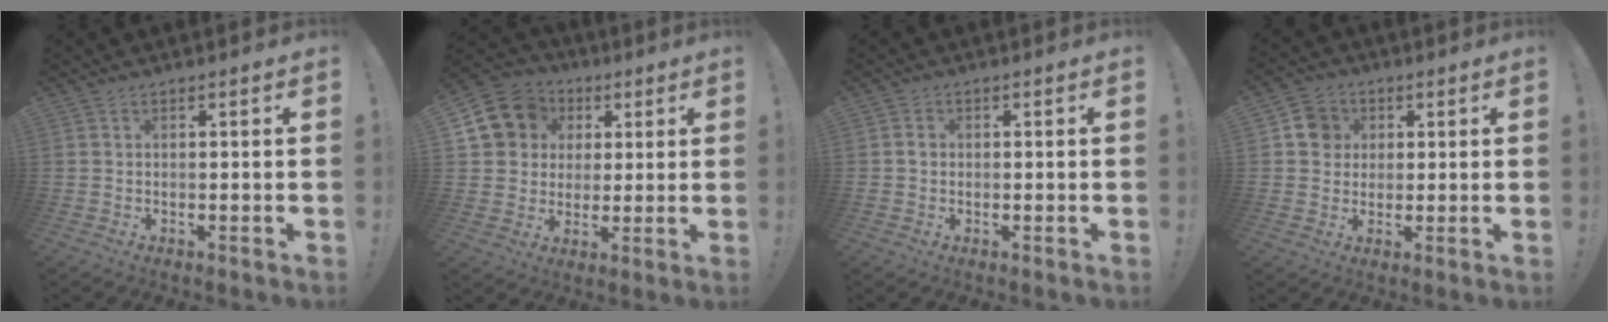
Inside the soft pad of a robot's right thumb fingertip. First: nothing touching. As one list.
[{"total": 13.6, "force": [4.4, 12.0, 4.8], "torque": [-0.068, -0.010, 0.098]}, {"total": 1.3, "force": [-0.2, 1.1, 0.6], "torque": [-0.011, 0.005, -0.004]}, {"total": 7.9, "force": [2.1, 7.4, 2.2], "torque": [-0.024, -0.003, 0.043]}]